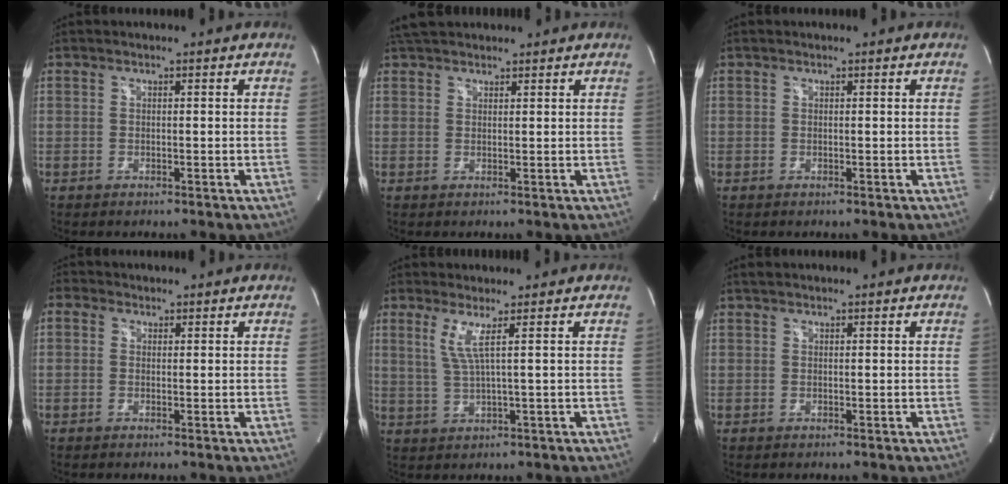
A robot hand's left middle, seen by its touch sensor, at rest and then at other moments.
{"total": 5.1, "force": [4.5, 1.7, 1.8], "torque": [-0.028, 0.036, 0.078]}
{"total": 0.0}
{"total": 2.0, "force": [0.5, 1.7, 0.9], "torque": [-0.022, 0.012, 0.006]}
{"total": 3.7, "force": [1.5, -1.0, 3.2], "torque": [-0.073, -0.006, 0.035]}
{"total": 0.6, "force": [0.5, 0.0, 0.2], "torque": [-0.013, 0.014, 0.014]}